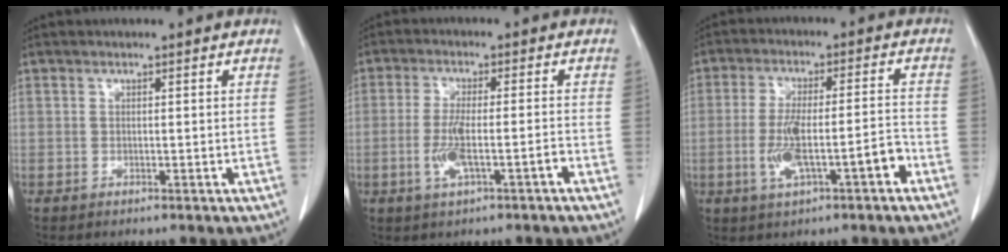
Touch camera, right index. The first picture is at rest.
{"total": 5.9, "force": [-2.3, 0.9, 5.4], "torque": [-0.106, 0.001, -0.039]}
{"total": 9.2, "force": [-3.4, 1.7, 8.4], "torque": [-0.155, 0.014, -0.052]}